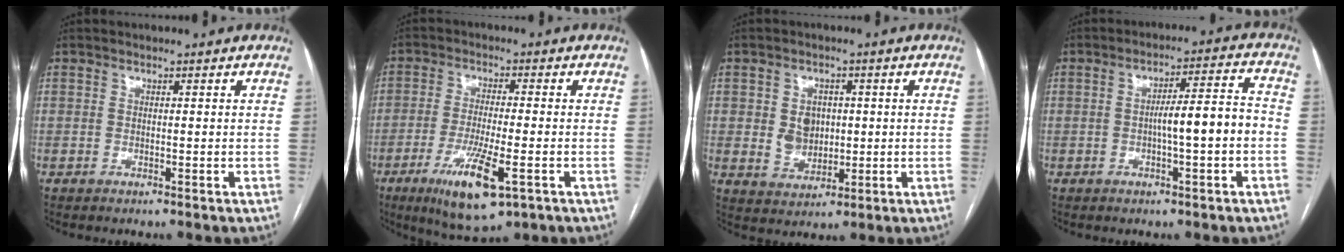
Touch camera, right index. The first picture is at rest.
{"total": 10.9, "force": [-4.9, 2.0, 9.5], "torque": [-0.178, -0.027, -0.076]}
{"total": 5.5, "force": [0.5, 4.5, 3.2], "torque": [-0.052, 0.010, 0.023]}
{"total": 7.7, "force": [-1.5, 0.6, 7.5], "torque": [-0.122, 0.023, -0.023]}